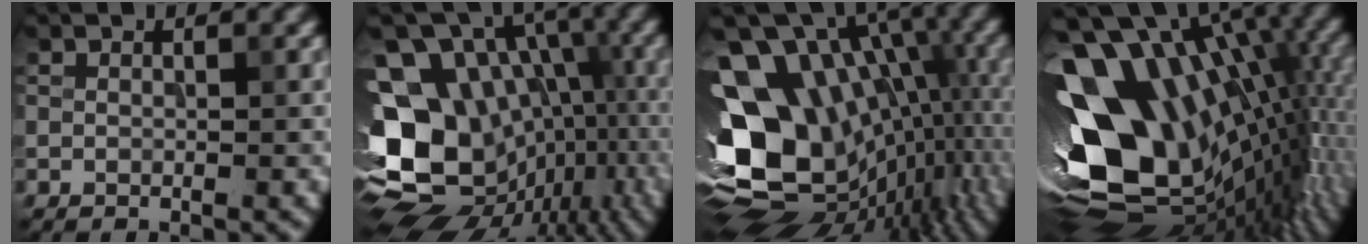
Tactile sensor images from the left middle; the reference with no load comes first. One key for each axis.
{"total": 16.1, "fx": -1.9, "fy": 12.1, "fz": 10.5, "tx": -0.181, "ty": 0.008, "tz": -0.007}
{"total": 17.6, "fx": -0.6, "fy": 11.7, "fz": 13.2, "tx": -0.226, "ty": 0.003, "tz": 0.001}
{"total": 17.7, "fx": 1.4, "fy": 9.7, "fz": 14.7, "tx": -0.264, "ty": 0.008, "tz": 0.018}